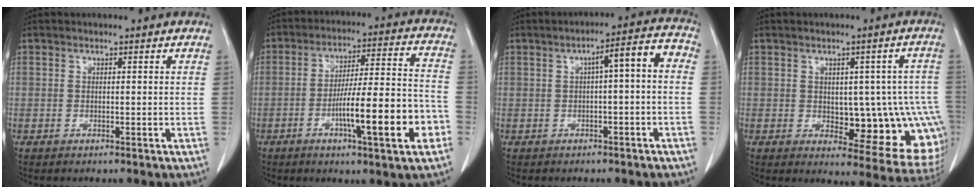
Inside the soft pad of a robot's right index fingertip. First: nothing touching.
{"total": 14.9, "force": [-5.3, 1.3, 13.9], "torque": [-0.223, 0.006, -0.080]}
{"total": 6.0, "force": [0.0, 1.0, 5.9], "torque": [-0.081, 0.029, -0.003]}
{"total": 13.3, "force": [-1.9, 6.3, 11.6], "torque": [-0.094, 0.020, -0.006]}